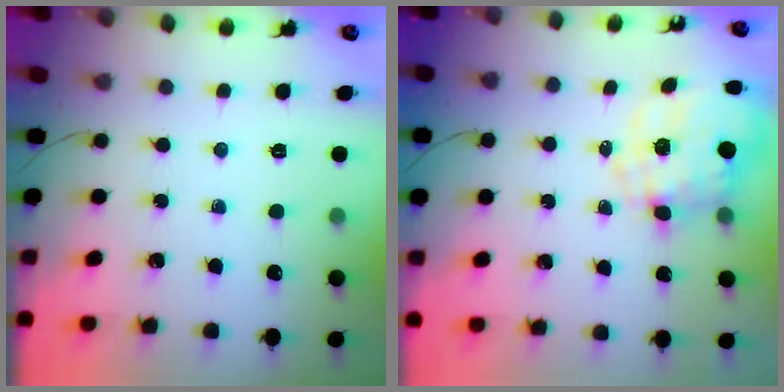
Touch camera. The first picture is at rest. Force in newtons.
{"total": 3.8, "press": 3.3, "slide": 1.8}